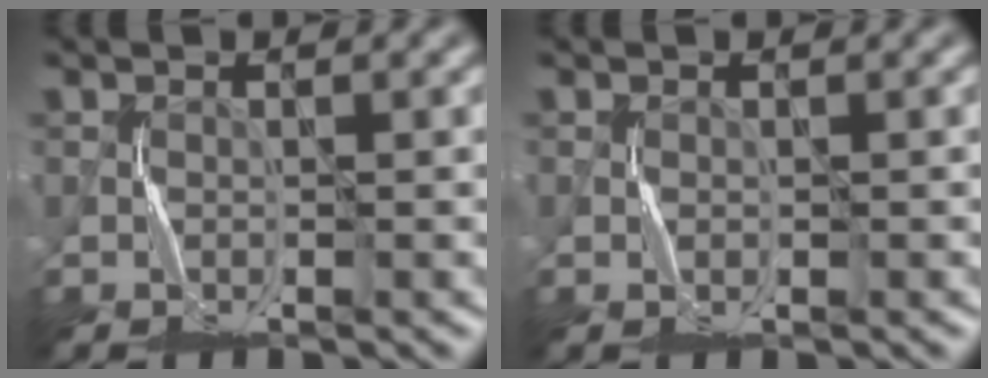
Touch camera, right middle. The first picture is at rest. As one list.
[{"total": 0.0}]